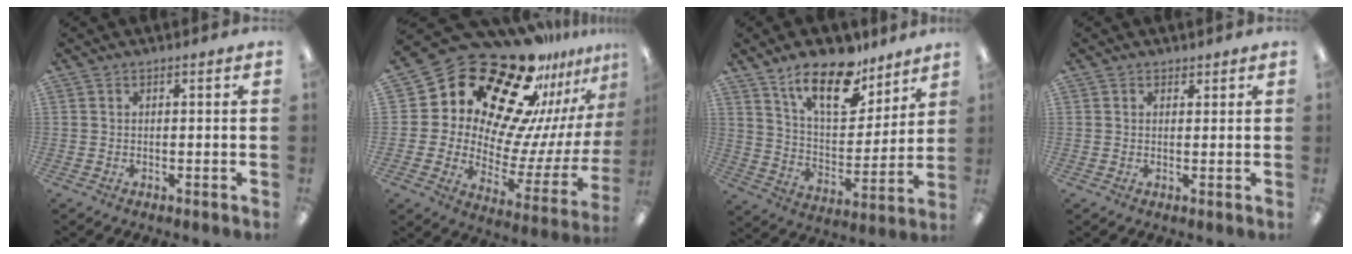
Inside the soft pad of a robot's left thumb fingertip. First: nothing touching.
{"total": 25.3, "force": [19.5, 11.3, 11.6], "torque": [-0.193, -0.168, 0.346]}
{"total": 18.5, "force": [12.9, 8.0, 10.5], "torque": [-0.171, -0.070, 0.224]}
{"total": 1.2, "force": [0.9, 0.9, 0.0], "torque": [0.008, 0.000, 0.014]}